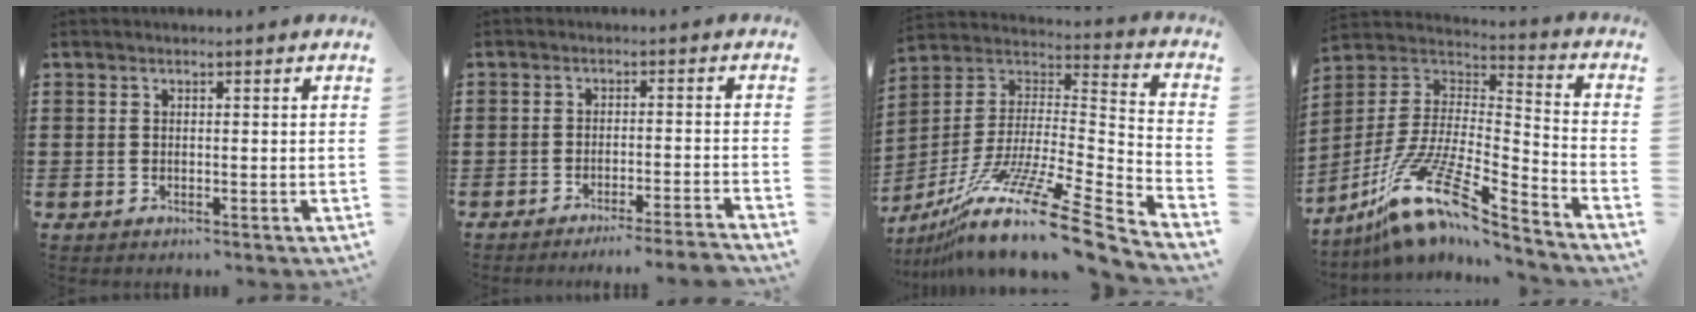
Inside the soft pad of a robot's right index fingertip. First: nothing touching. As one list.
[{"total": 3.1, "force": [-2.8, -0.7, 0.9], "torque": [-0.015, -0.005, -0.057]}, {"total": 15.8, "force": [-11.7, 1.0, 10.6], "torque": [-0.199, 0.018, -0.213]}, {"total": 12.1, "force": [-8.4, 2.3, 8.5], "torque": [-0.175, -0.003, -0.163]}]